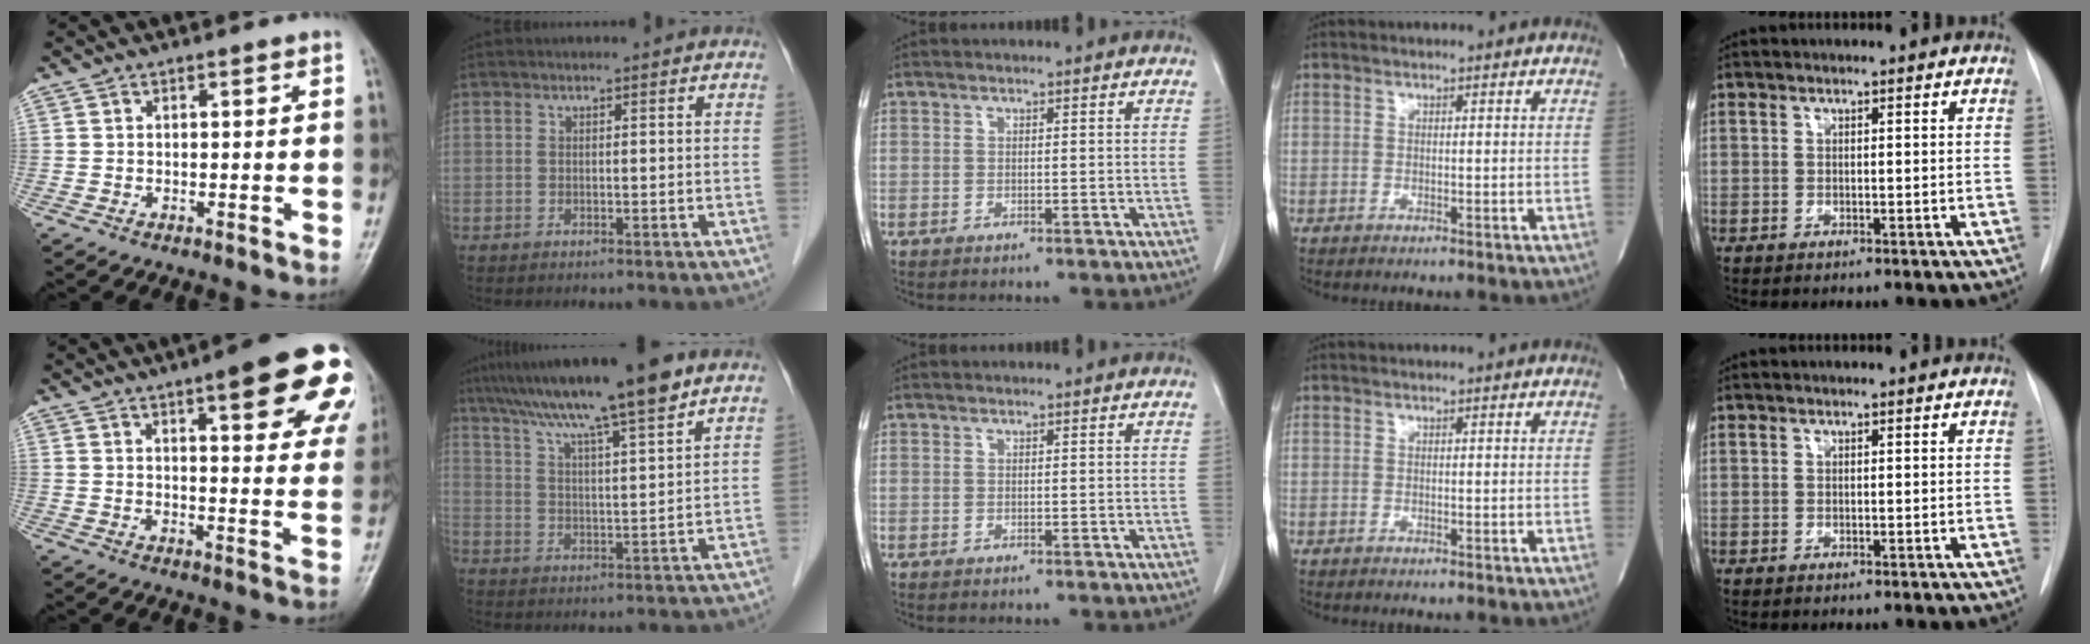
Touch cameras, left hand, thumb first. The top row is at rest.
{"thumb": {"total": 19.4, "force": [9.8, 5.1, 15.9], "torque": [-0.177, -0.028, 0.116]}, "index": {"total": 14.6, "force": [10.9, 0.0, 9.7], "torque": [-0.162, 0.024, 0.177]}}